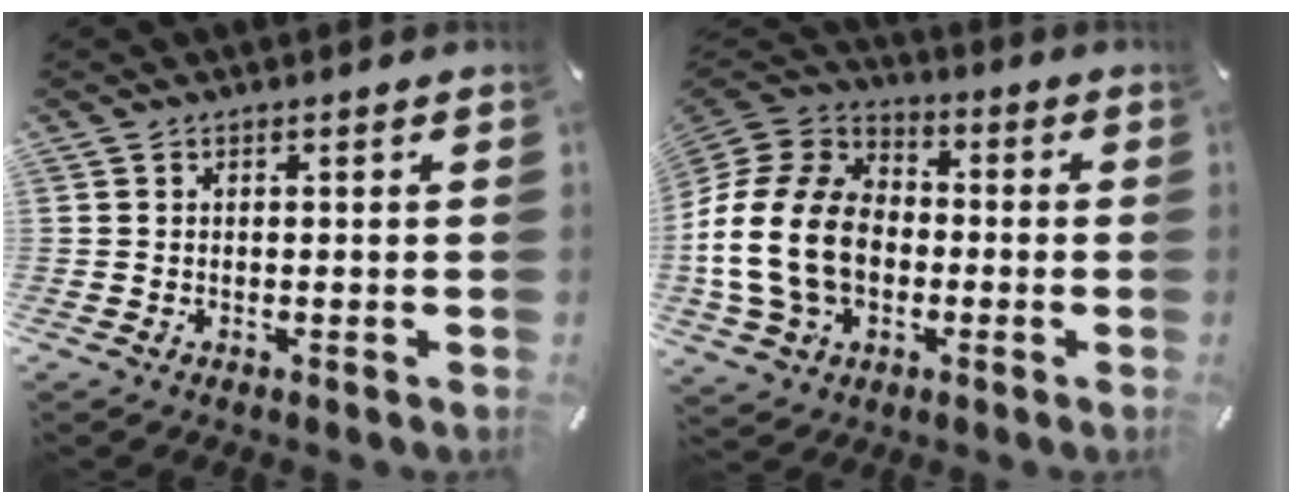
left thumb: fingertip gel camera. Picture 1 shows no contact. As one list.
[{"total": 18.7, "force": [-3.3, 14.4, 11.4], "torque": [-0.262, 0.026, -0.066]}]